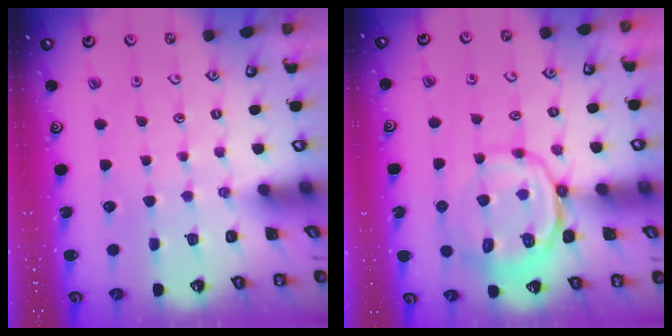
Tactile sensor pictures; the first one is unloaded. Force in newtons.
{"total": 11.3, "press": 11.1, "slide": 2.3}